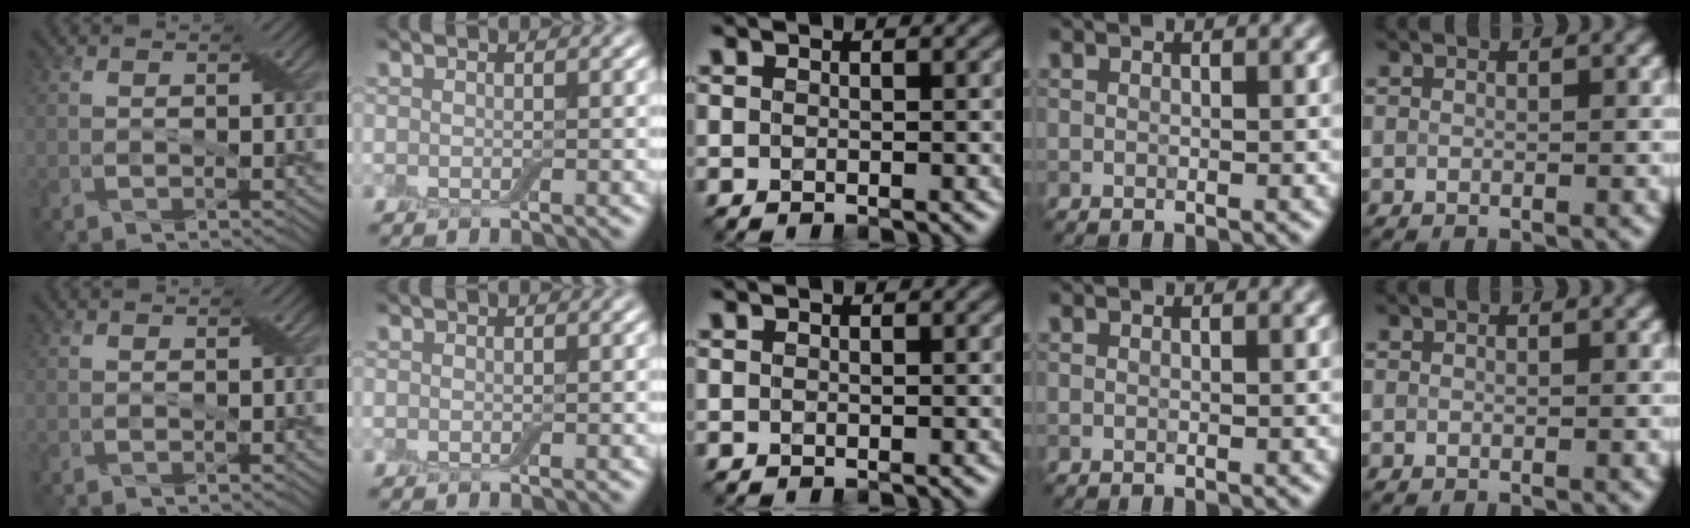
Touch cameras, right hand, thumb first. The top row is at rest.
{}